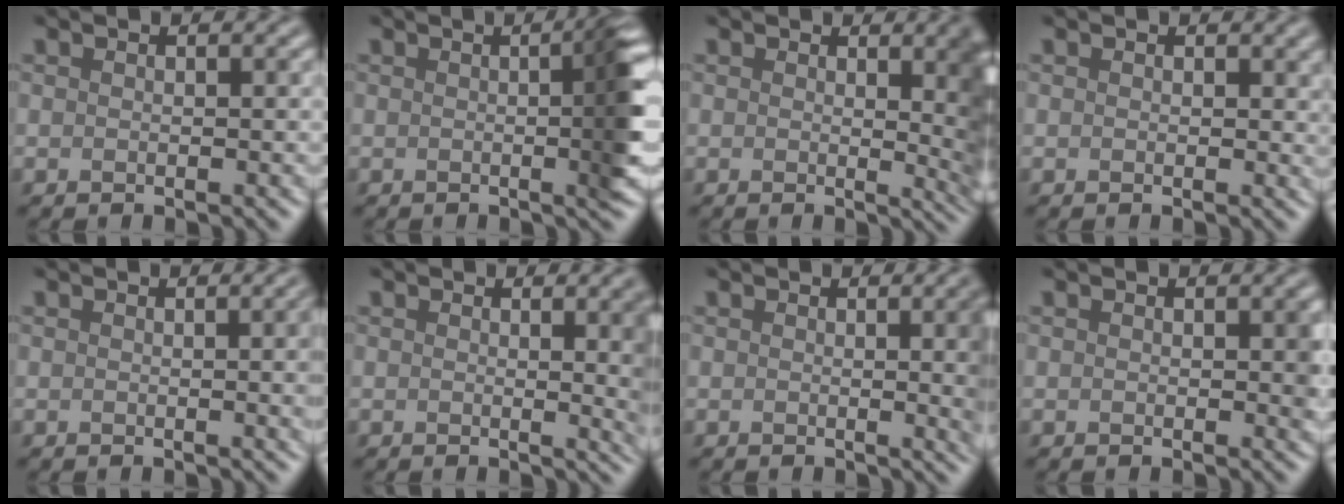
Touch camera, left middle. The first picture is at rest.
{"total": 5.3, "force": [0.2, 1.2, 5.2], "torque": [-0.056, 0.009, -0.001]}
{"total": 6.1, "force": [1.1, 2.4, 5.5], "torque": [-0.030, -0.005, 0.020]}
{"total": 0.9, "force": [0.5, 0.5, 0.6], "torque": [-0.003, -0.001, 0.006]}
{"total": 5.1, "force": [0.3, 2.0, 4.7], "torque": [-0.027, 0.008, 0.004]}
{"total": 6.6, "force": [0.9, 2.7, 6.0], "torque": [-0.032, 0.002, 0.013]}
{"total": 7.6, "force": [0.5, 3.2, 6.9], "torque": [-0.032, 0.008, 0.005]}
{"total": 1.1, "force": [0.2, 0.6, 0.9], "torque": [-0.005, -0.005, 0.002]}